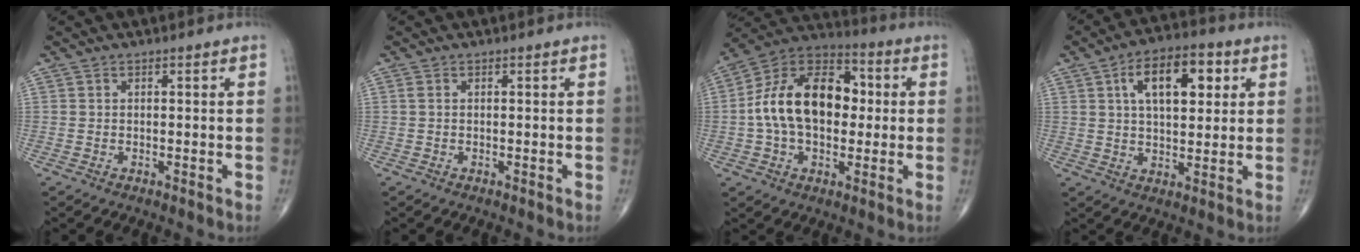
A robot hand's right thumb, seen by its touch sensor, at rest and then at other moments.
{"total": 0.5, "force": [0.1, 0.3, 0.4], "torque": [-0.013, 0.000, 0.001]}
{"total": 19.1, "force": [0.7, 12.2, 14.7], "torque": [-0.230, 0.033, 0.004]}
{"total": 12.9, "force": [4.2, 6.5, 10.3], "torque": [-0.141, 0.002, 0.065]}